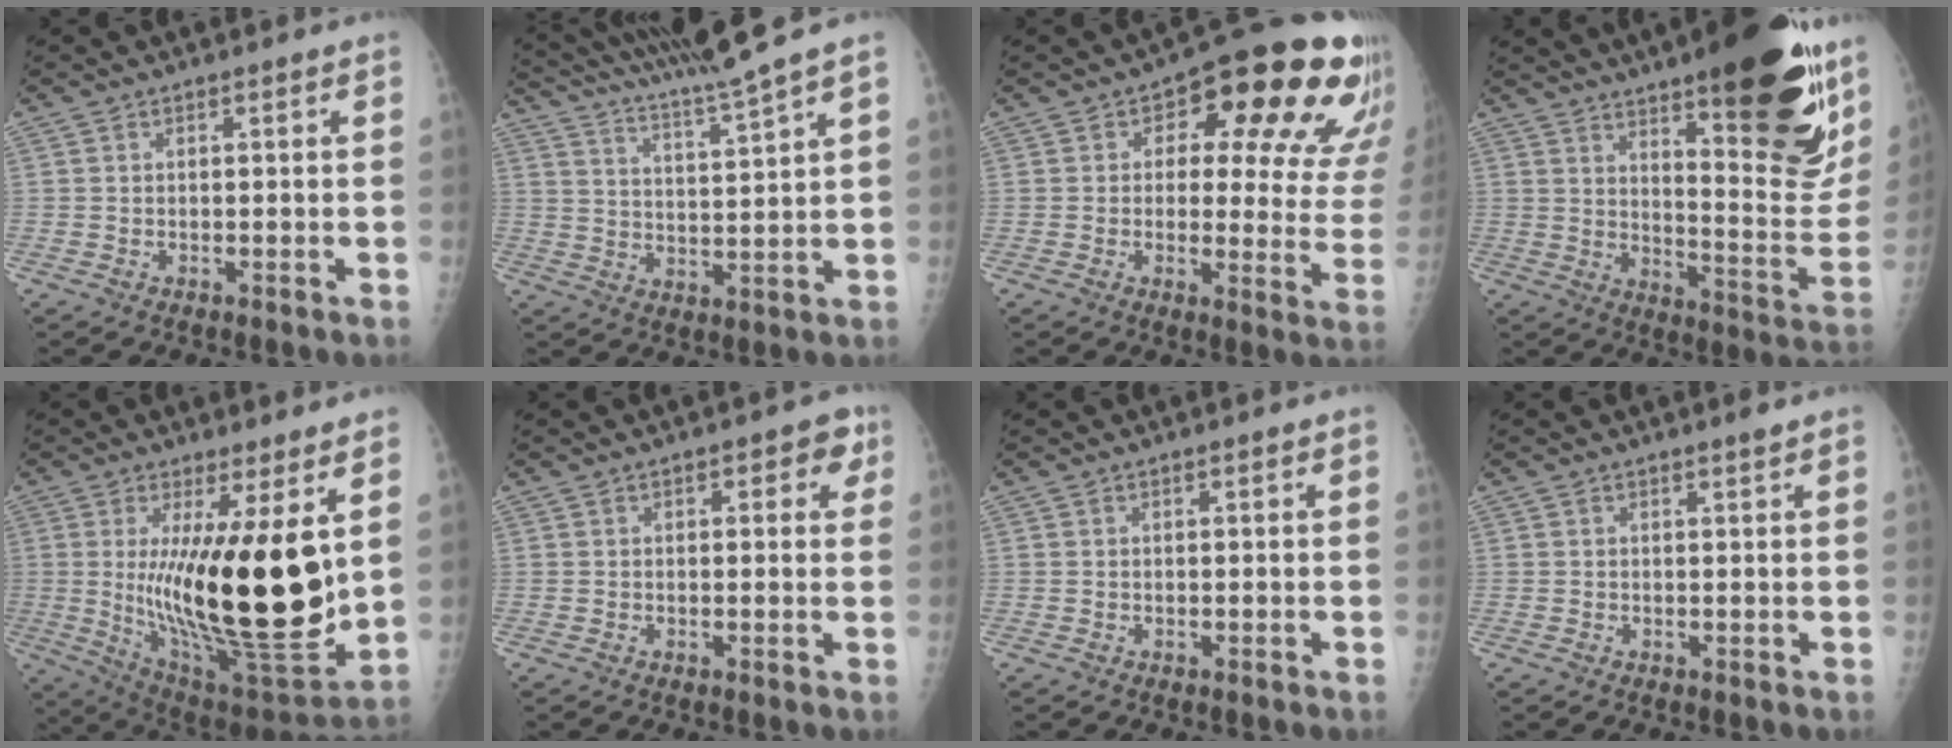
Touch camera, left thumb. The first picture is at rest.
{"total": 12.4, "force": [10.8, -2.4, 5.6], "torque": [-0.094, -0.064, 0.187]}
{"total": 21.1, "force": [9.6, 9.5, 16.2], "torque": [-0.152, -0.018, 0.114]}
{"total": 26.3, "force": [15.7, 6.6, 20.0], "torque": [-0.242, -0.081, 0.228]}
{"total": 23.5, "force": [3.2, 6.2, 22.5], "torque": [-0.367, -0.079, 0.070]}
{"total": 4.3, "force": [1.7, 2.1, 3.3], "torque": [-0.016, 0.001, 0.012]}
{"total": 0.0}
{"total": 0.9, "force": [0.6, -0.1, 0.6], "torque": [-0.012, -0.005, 0.012]}